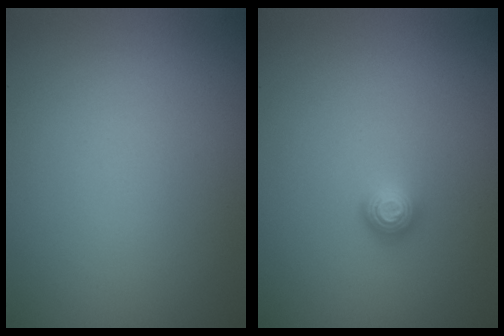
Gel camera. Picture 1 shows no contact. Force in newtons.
{"total": 1.1, "press": 1.0, "slide": 0.4}